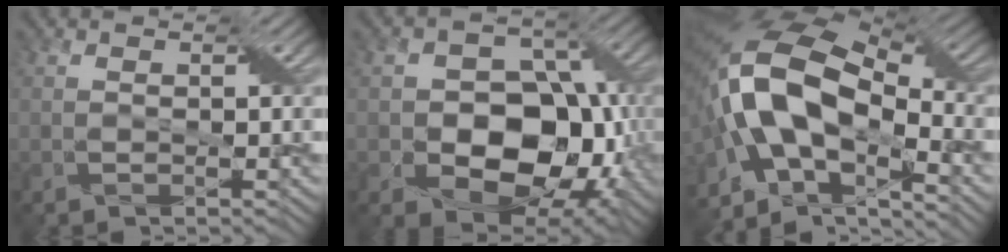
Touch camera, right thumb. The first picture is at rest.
{"total": 12.9, "force": [-2.8, 9.6, 8.2], "torque": [-0.110, -0.008, -0.052]}
{"total": 17.3, "force": [-3.4, 9.5, 14.0], "torque": [-0.288, -0.003, -0.064]}